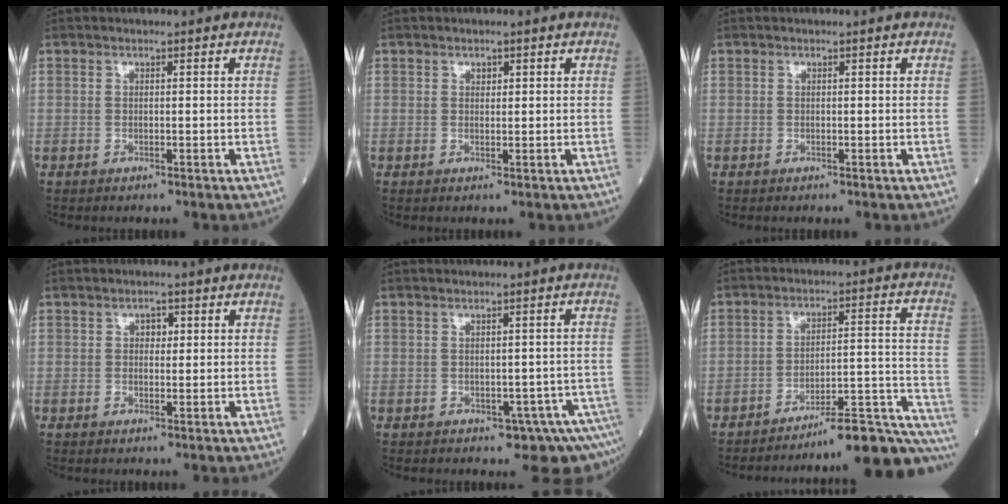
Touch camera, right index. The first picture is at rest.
{"total": 0.8, "force": [0.4, 0.5, 0.4], "torque": [-0.003, -0.002, 0.005]}
{"total": 0.0}
{"total": 1.6, "force": [0.4, 1.1, 1.1], "torque": [-0.012, 0.003, 0.005]}
{"total": 5.7, "force": [-3.7, 2.1, 3.7], "torque": [-0.031, 0.007, -0.043]}
{"total": 17.7, "force": [-16.4, -1.0, 6.6], "torque": [-0.023, 0.036, -0.221]}